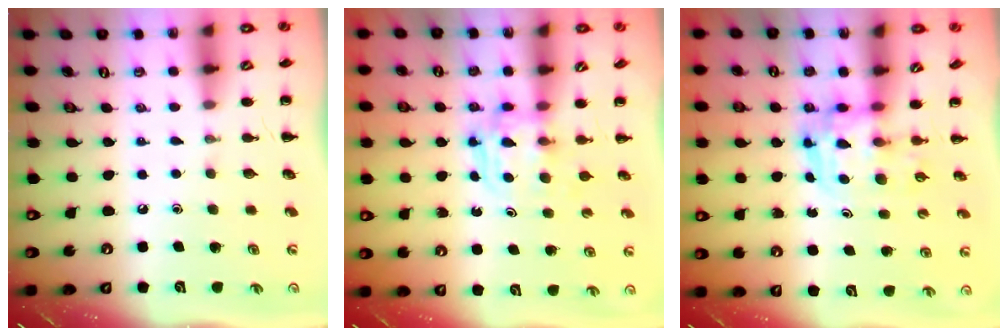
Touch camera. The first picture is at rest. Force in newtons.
{"total": 4.8, "press": 4.8, "slide": 0.6}
{"total": 3.5, "press": 3.4, "slide": 0.6}